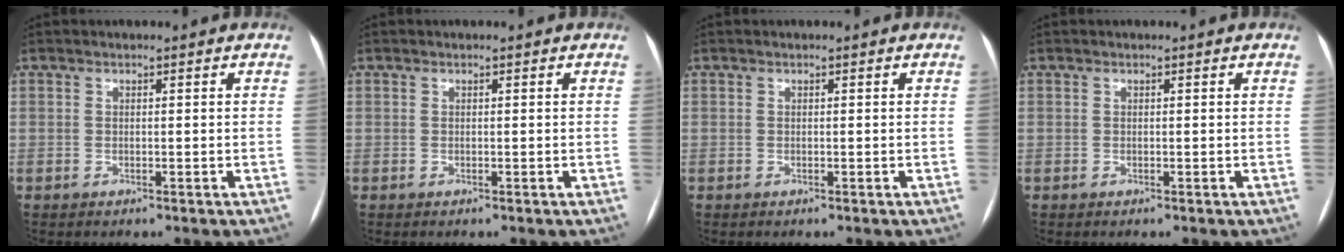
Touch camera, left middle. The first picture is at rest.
{"total": 0.0}
{"total": 0.0}
{"total": 0.0}